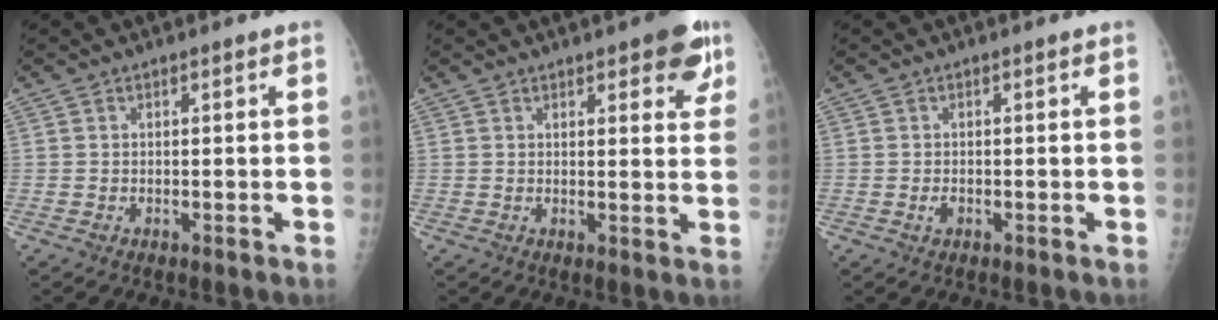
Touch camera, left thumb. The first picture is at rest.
{"total": 8.2, "force": [4.6, 2.7, 6.2], "torque": [-0.049, -0.017, 0.053]}
{"total": 1.2, "force": [-0.2, 0.7, 0.9], "torque": [-0.013, 0.001, -0.002]}